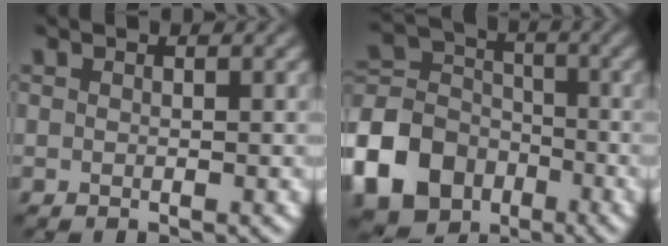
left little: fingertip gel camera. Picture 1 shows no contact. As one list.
[{"total": 11.5, "force": [-5.5, 9.0, 4.5], "torque": [-0.116, -0.014, -0.126]}]